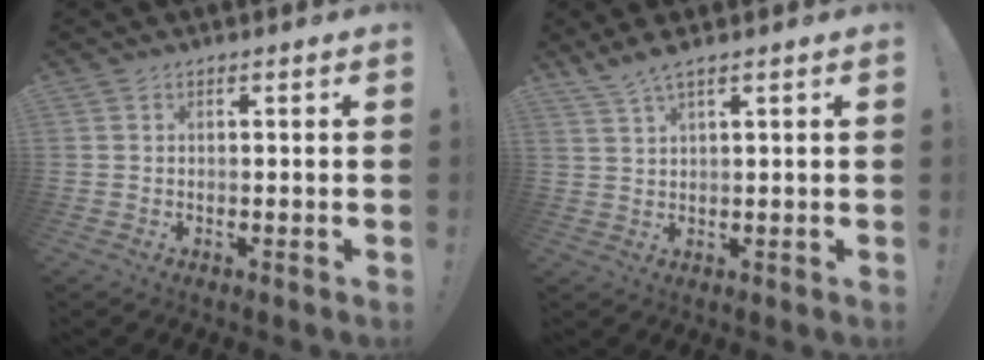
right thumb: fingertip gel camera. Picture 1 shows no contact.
{"total": 3.9, "force": [2.9, -0.3, 2.6], "torque": [-0.060, -0.011, 0.053]}